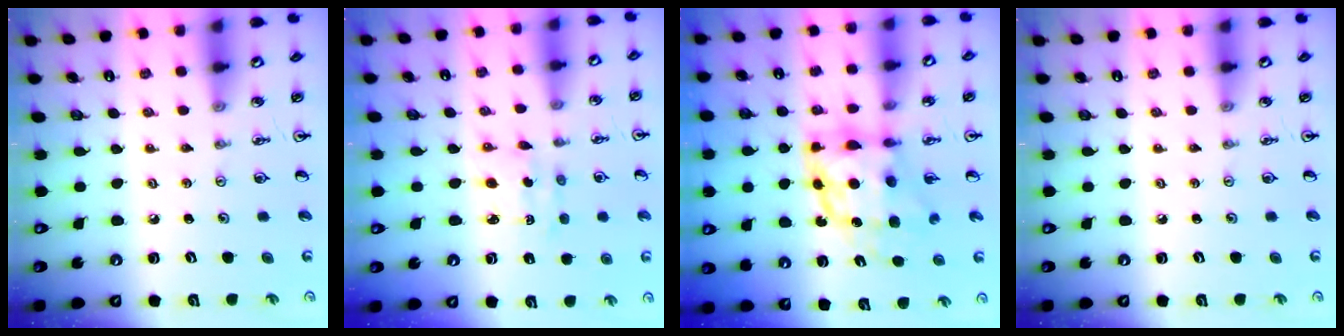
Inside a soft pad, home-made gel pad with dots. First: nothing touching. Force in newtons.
{"total": 2.9, "press": 2.9, "slide": 0.2}
{"total": 9.8, "press": 9.8, "slide": 0.9}
{"total": 0.0}